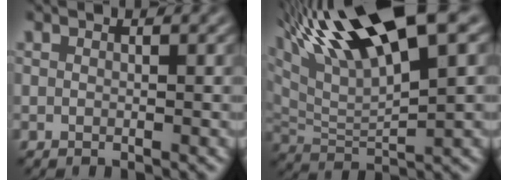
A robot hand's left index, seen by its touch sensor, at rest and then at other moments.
{"total": 12.8, "force": [7.2, 3.4, 10.0], "torque": [-0.184, 0.022, 0.123]}